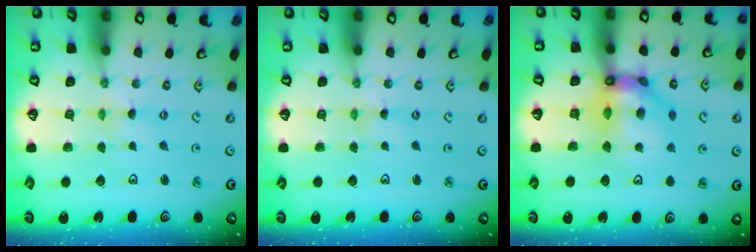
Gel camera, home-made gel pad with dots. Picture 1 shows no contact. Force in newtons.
{"total": 0.0}
{"total": 12.8, "press": 12.7, "slide": 1.3}